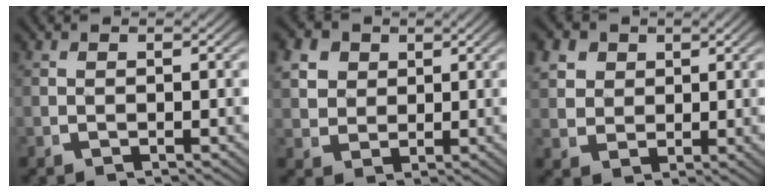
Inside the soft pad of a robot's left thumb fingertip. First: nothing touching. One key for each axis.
{"total": 5.7, "fx": 2.1, "fy": 4.6, "fz": 2.6, "tx": -0.067, "ty": -0.012, "tz": 0.045}
{"total": 5.3, "fx": 1.9, "fy": 4.3, "fz": 2.5, "tx": -0.067, "ty": -0.014, "tz": 0.044}